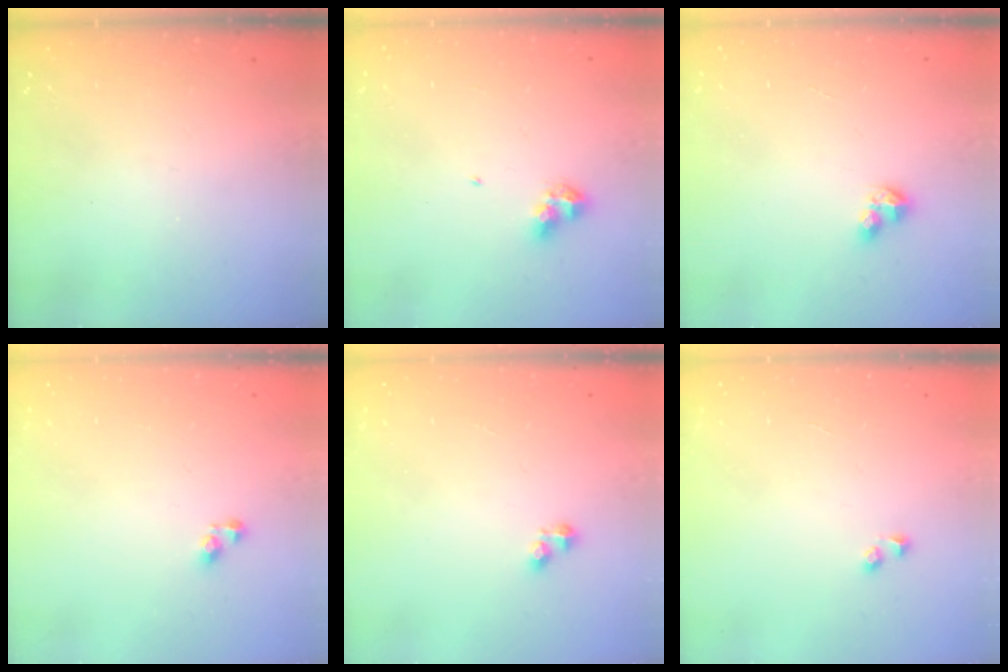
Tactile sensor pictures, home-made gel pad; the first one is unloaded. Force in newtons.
{"total": 6.1, "press": 6.1, "slide": 0.6}
{"total": 4.6, "press": 4.6, "slide": 0.4}
{"total": 4.0, "press": 4.0, "slide": 0.2}
{"total": 2.4, "press": 2.4, "slide": 0.4}
{"total": 1.9, "press": 1.8, "slide": 0.7}